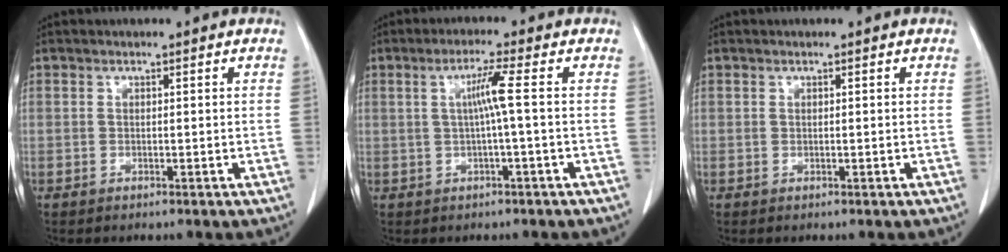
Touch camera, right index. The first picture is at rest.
{"total": 4.0, "force": [0.2, -1.0, 3.9], "torque": [-0.071, 0.006, 0.004]}
{"total": 0.0}